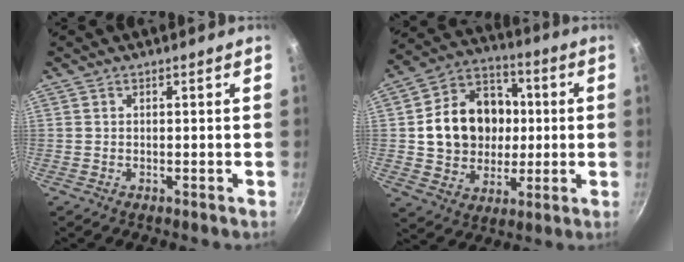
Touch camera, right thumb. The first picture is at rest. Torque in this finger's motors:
{"motor_torque": [0.38, 0.49, 0.42, -0.29, 0.34]}